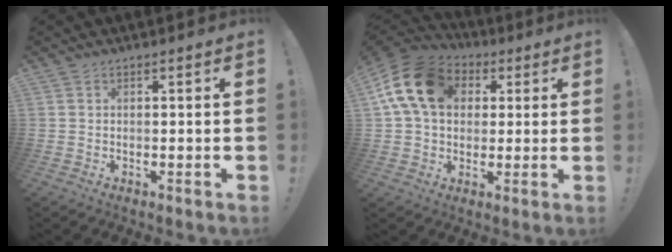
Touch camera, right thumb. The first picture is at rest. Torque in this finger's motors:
{"motor_torque": [1.47, 1.82, 1.29, 0.40, 0.11]}